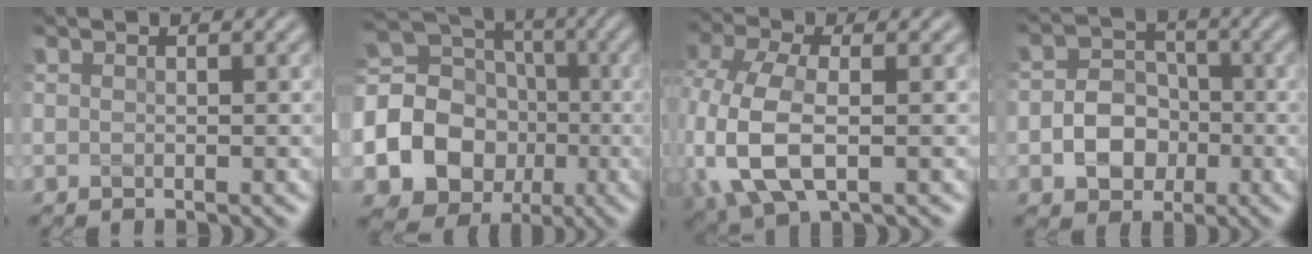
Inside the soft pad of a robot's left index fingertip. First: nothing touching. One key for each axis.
{"total": 17.4, "fx": -3.2, "fy": 15.7, "fz": 6.7, "tx": -0.180, "ty": -0.007, "tz": -0.071}
{"total": 8.1, "fx": -1.1, "fy": 4.7, "fz": 6.5, "tx": -0.167, "ty": -0.013, "tz": -0.022}
{"total": 4.5, "fx": -1.1, "fy": 3.7, "fz": 2.3, "tx": -0.025, "ty": -0.001, "tz": -0.025}